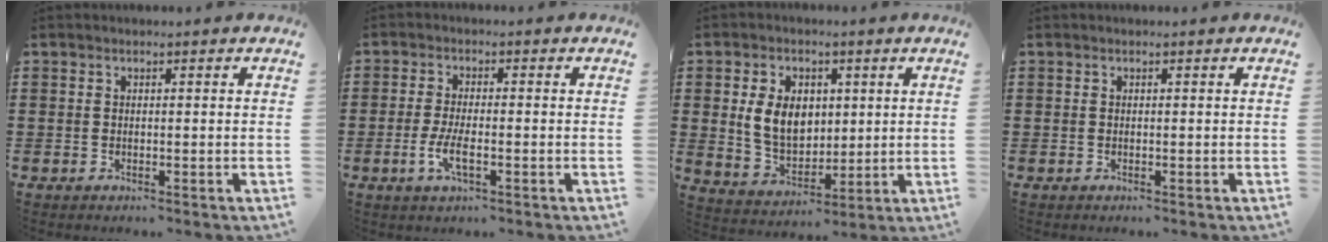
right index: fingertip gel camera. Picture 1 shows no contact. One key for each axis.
{"total": 4.1, "fx": -1.5, "fy": 1.1, "fz": 3.7, "tx": -0.080, "ty": -0.004, "tz": -0.032}
{"total": 8.2, "fx": 1.4, "fy": 6.0, "fz": 5.4, "tx": -0.125, "ty": 0.011, "tz": 0.022}
{"total": 0.0}